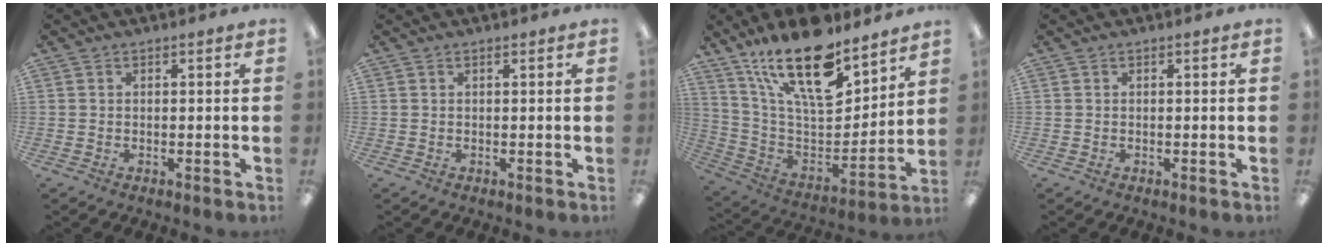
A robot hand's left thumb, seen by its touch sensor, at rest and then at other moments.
{"total": 0.0}
{"total": 22.9, "force": [15.3, 8.8, 14.6], "torque": [-0.256, -0.096, 0.265]}
{"total": 0.0}